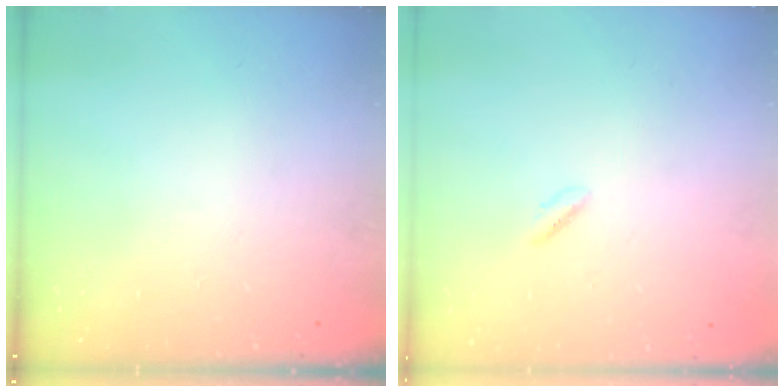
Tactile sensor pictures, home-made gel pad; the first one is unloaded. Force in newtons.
{"total": 0.7, "press": 0.2, "slide": 0.7}